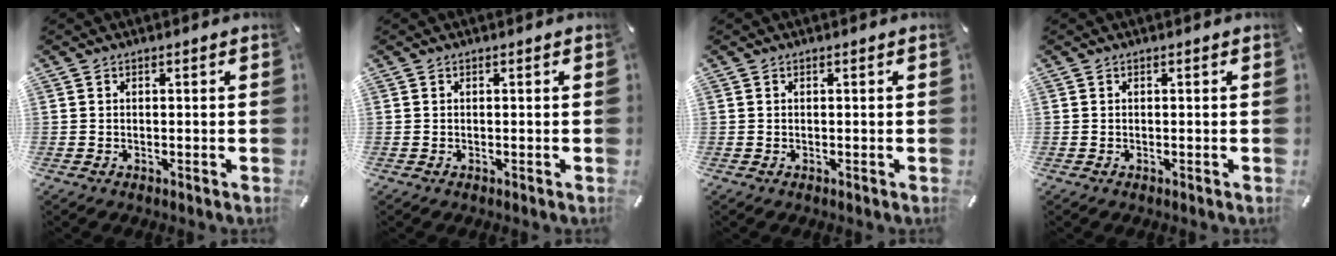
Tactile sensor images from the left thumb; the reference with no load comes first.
{"total": 0.0}
{"total": 0.0}
{"total": 0.0}